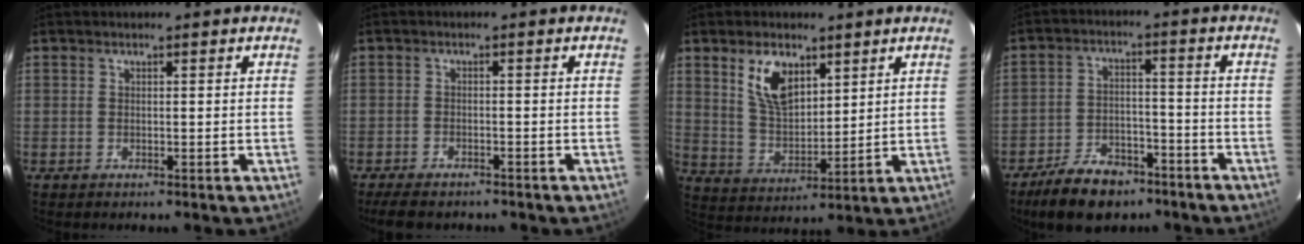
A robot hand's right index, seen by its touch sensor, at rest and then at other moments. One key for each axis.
{"total": 6.0, "fx": -5.2, "fy": 1.9, "fz": 2.4, "tx": -0.063, "ty": -0.014, "tz": -0.085}
{"total": 9.7, "fx": 5.0, "fy": 5.2, "fz": 6.5, "tx": -0.120, "ty": 0.006, "tz": 0.107}
{"total": 12.0, "fx": -9.0, "fy": 5.7, "fz": 5.6, "tx": -0.126, "ty": 0.008, "tz": -0.138}